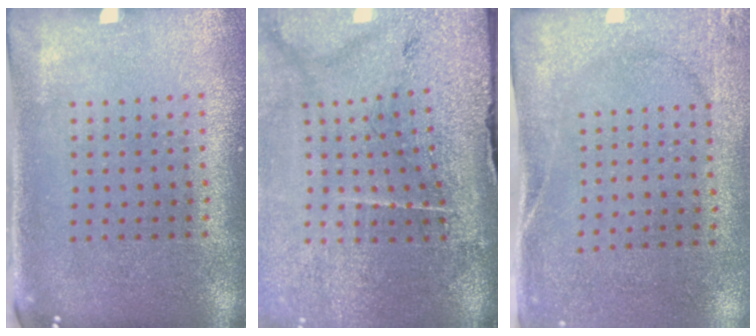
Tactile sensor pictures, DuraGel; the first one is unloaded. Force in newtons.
{"total": 3.8, "press": 3.3, "slide": 1.8}
{"total": 2.7, "press": 2.0, "slide": 1.7}